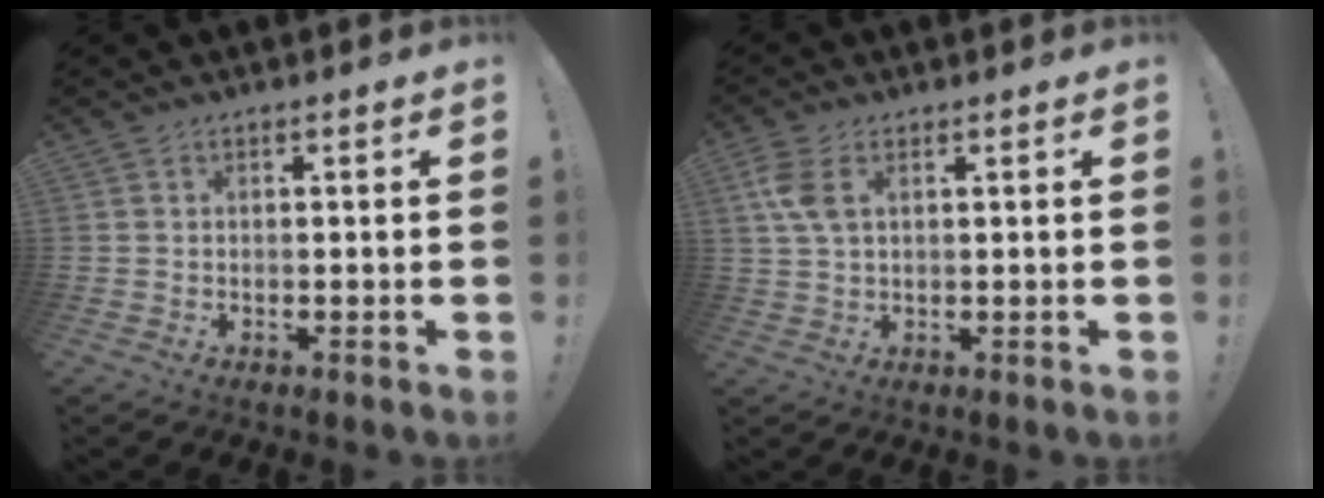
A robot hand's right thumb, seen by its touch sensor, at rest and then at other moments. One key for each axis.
{"total": 6.4, "fx": 2.1, "fy": 3.4, "fz": 5.0, "tx": -0.108, "ty": -0.005, "tz": 0.035}